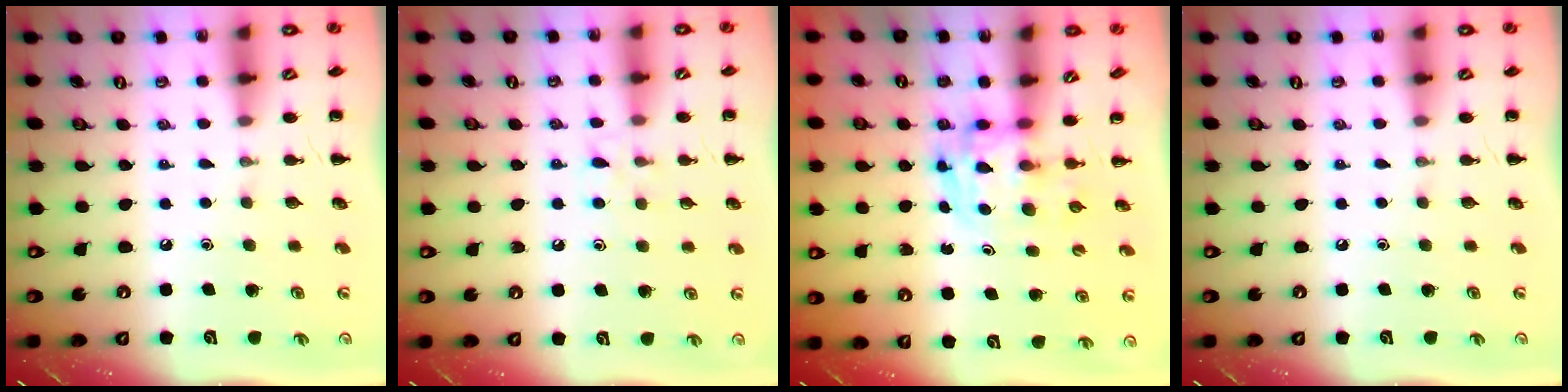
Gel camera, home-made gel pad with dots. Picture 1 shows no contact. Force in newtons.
{"total": 6.7, "press": 6.3, "slide": 2.2}
{"total": 3.6, "press": 3.5, "slide": 0.6}
{"total": 0.0}